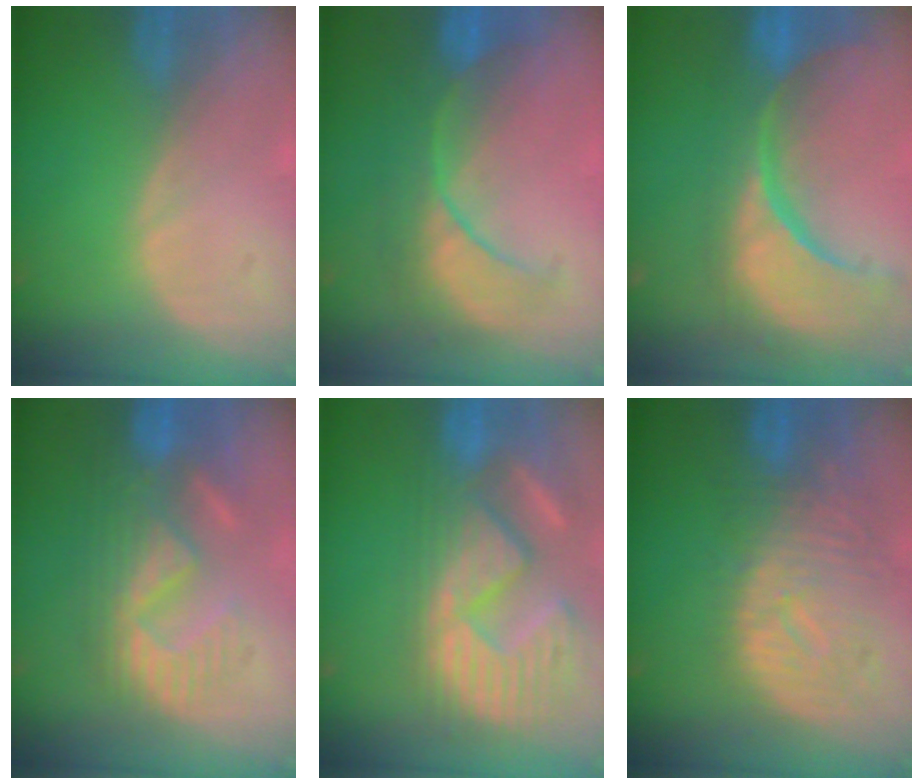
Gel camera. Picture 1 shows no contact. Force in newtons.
{"total": 8.4, "press": 8.3, "slide": 1.6}
{"total": 15.4, "press": 12.1, "slide": 9.6}
{"total": 9.9, "press": 9.3, "slide": 3.2}
{"total": 14.9, "press": 12.3, "slide": 8.5}
{"total": 10.8, "press": 9.7, "slide": 4.8}